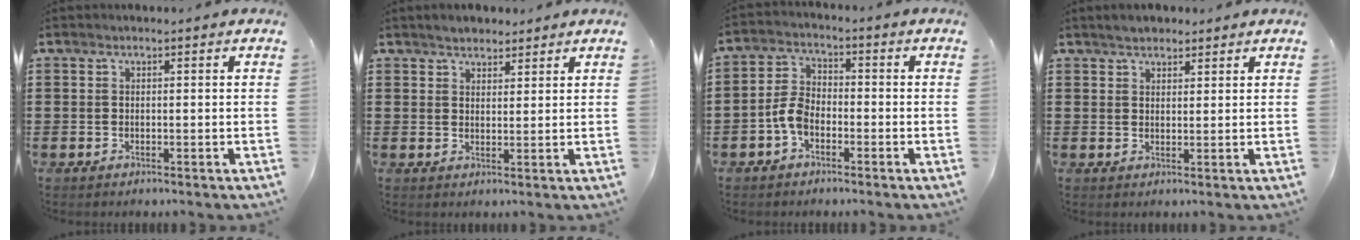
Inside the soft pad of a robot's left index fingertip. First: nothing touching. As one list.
[{"total": 2.5, "force": [2.3, 1.0, 0.1], "torque": [-0.009, 0.005, 0.044]}, {"total": 4.7, "force": [-2.1, 2.8, 3.1], "torque": [-0.083, 0.004, -0.047]}, {"total": 2.5, "force": [2.3, 1.0, 0.4], "torque": [-0.005, 0.003, 0.042]}]